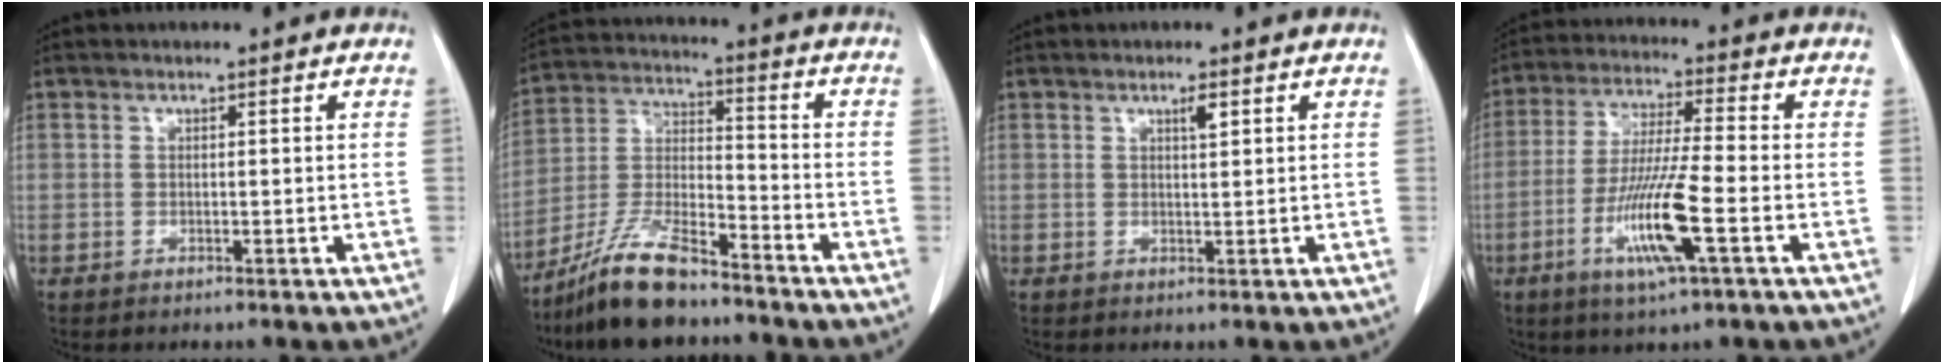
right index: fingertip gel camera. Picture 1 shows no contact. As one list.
[{"total": 12.2, "force": [-9.8, 2.5, 6.7], "torque": [-0.141, -0.006, -0.184]}, {"total": 1.5, "force": [0.8, 0.2, 1.3], "torque": [-0.024, -0.003, 0.013]}, {"total": 11.6, "force": [-4.1, 0.1, 10.8], "torque": [-0.215, -0.019, -0.080]}]